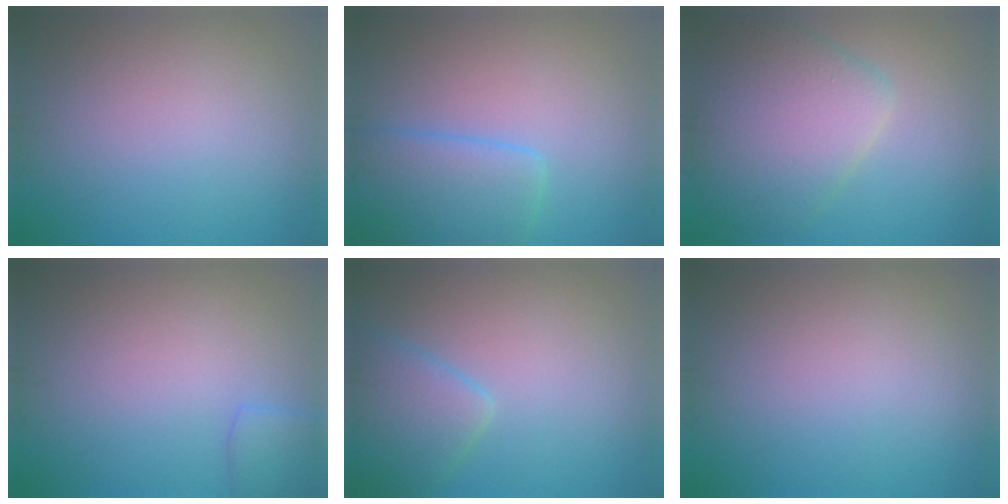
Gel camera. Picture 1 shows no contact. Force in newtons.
{"total": 5.1, "press": 5.1, "slide": 0.2}
{"total": 7.2, "press": 7.2, "slide": 0.3}
{"total": 2.0, "press": 2.0, "slide": 0.1}
{"total": 4.2, "press": 4.2, "slide": 0.3}
{"total": 0.0}